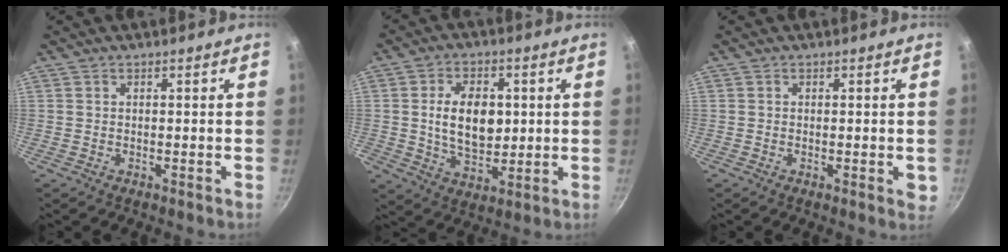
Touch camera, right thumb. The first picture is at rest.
{"total": 11.2, "force": [1.2, 7.2, 8.4], "torque": [-0.118, -0.008, 0.023]}
{"total": 1.7, "force": [-0.2, 0.5, 1.6], "torque": [-0.019, -0.002, -0.004]}